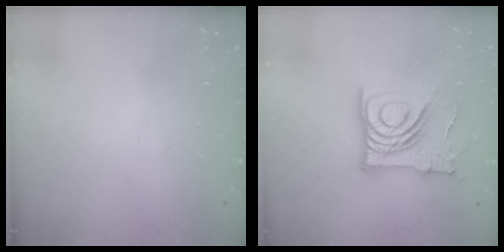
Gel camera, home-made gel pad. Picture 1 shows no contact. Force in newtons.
{"total": 15.9, "press": 15.9, "slide": 1.7}